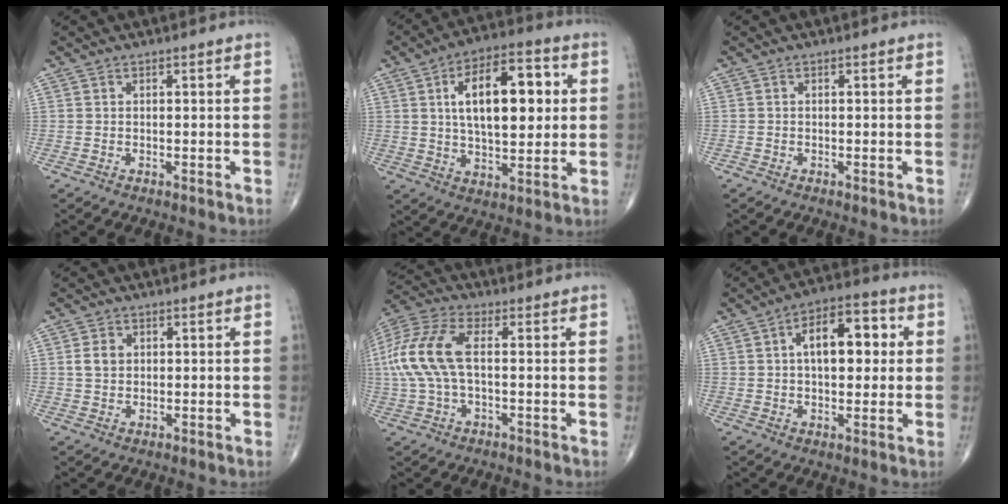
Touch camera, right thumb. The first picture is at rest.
{"total": 17.1, "force": [3.5, 8.3, 14.6], "torque": [-0.206, 0.008, 0.055]}
{"total": 0.0}
{"total": 3.1, "force": [0.6, 2.5, 1.9], "torque": [-0.028, 0.002, 0.011]}
{"total": 13.5, "force": [0.6, 6.4, 11.8], "torque": [-0.282, 0.029, 0.009]}
{"total": 12.3, "force": [2.3, 6.6, 10.1], "torque": [-0.126, 0.020, 0.030]}